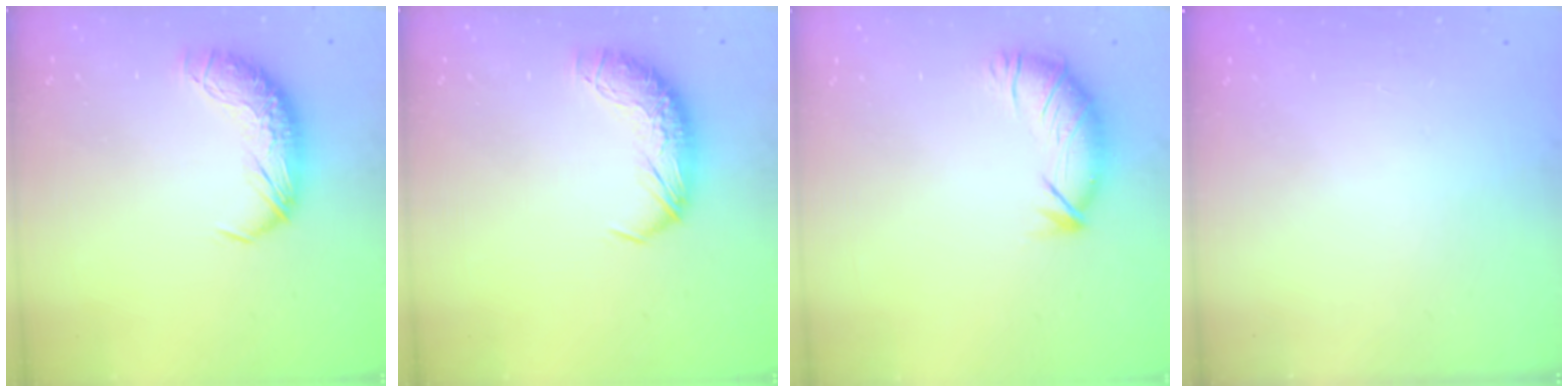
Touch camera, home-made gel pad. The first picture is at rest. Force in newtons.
{"total": 0.0}
{"total": 2.8, "press": 2.0, "slide": 2.1}
{"total": 12.0, "press": 11.9, "slide": 0.4}